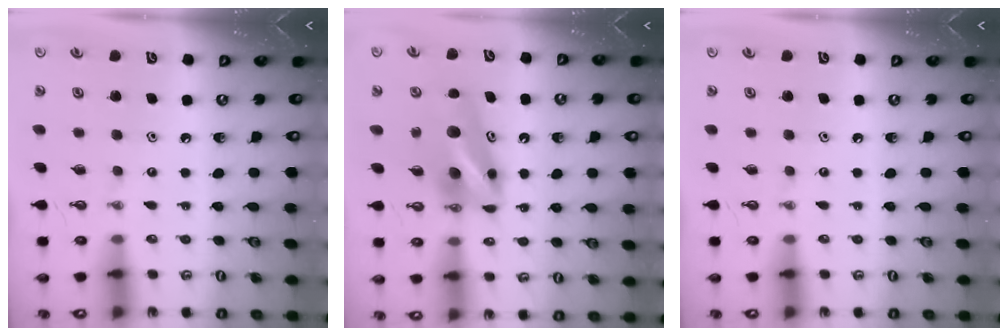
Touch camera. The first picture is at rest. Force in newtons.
{"total": 10.7, "press": 7.0, "slide": 8.1}
{"total": 0.0}